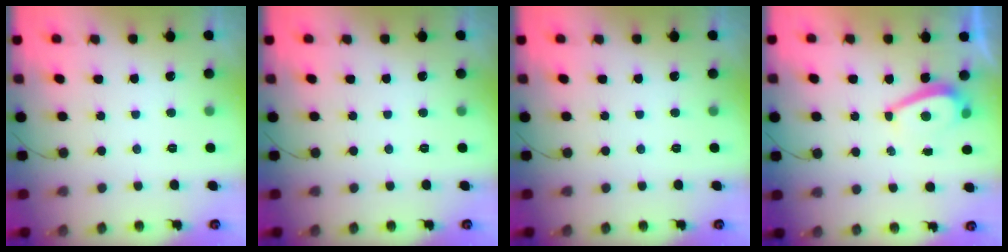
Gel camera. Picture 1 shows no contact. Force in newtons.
{"total": 0.0}
{"total": 0.0}
{"total": 4.7, "press": 4.6, "slide": 0.6}